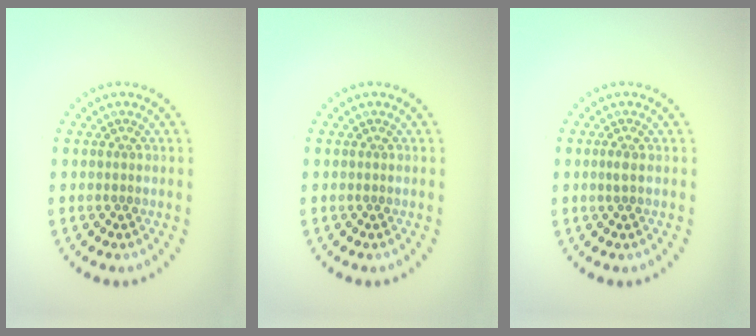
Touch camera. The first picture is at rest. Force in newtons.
{"total": 0.0}
{"total": 0.7, "press": 0.6, "slide": 0.3}